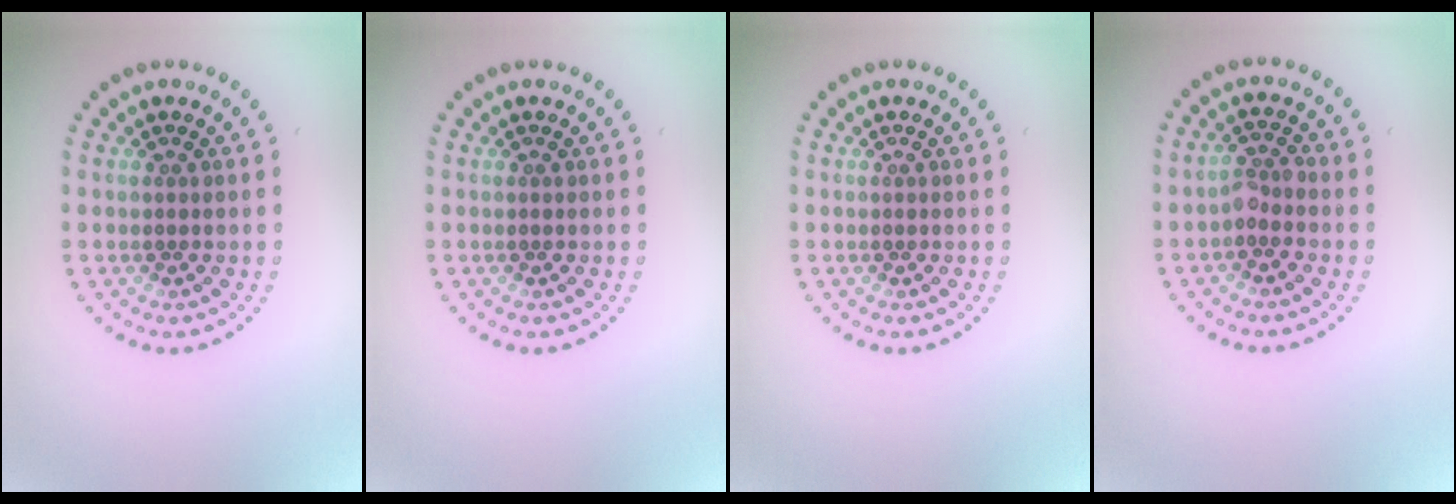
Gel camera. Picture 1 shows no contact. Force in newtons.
{"total": 0.0}
{"total": 0.0}
{"total": 1.8, "press": 1.5, "slide": 1.0}